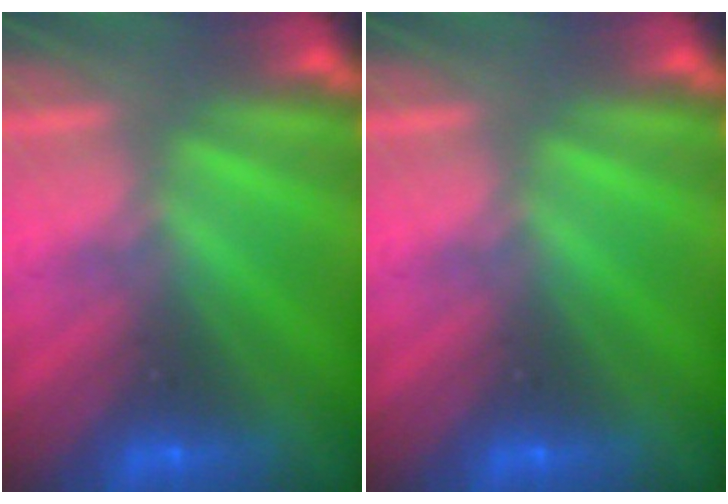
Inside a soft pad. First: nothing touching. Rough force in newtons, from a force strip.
{"total": 0.0}